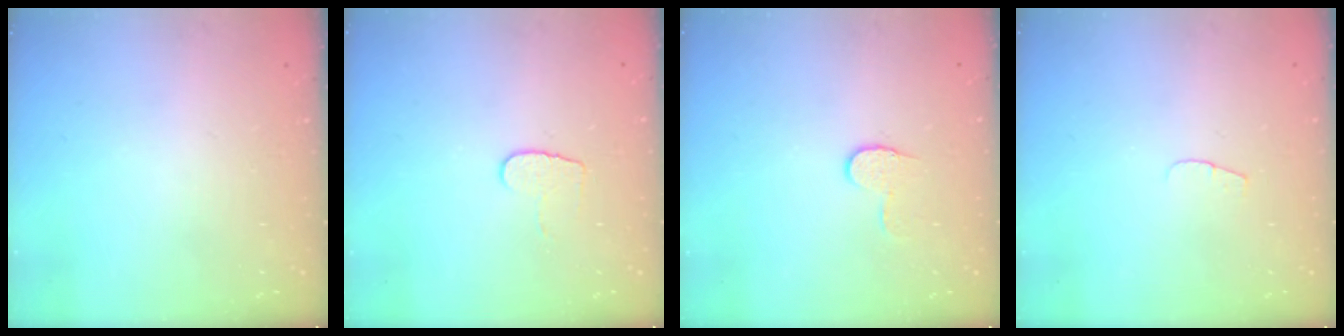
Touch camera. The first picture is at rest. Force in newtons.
{"total": 6.6, "press": 6.6, "slide": 0.6}
{"total": 6.3, "press": 6.3, "slide": 0.4}
{"total": 4.1, "press": 4.1, "slide": 0.4}